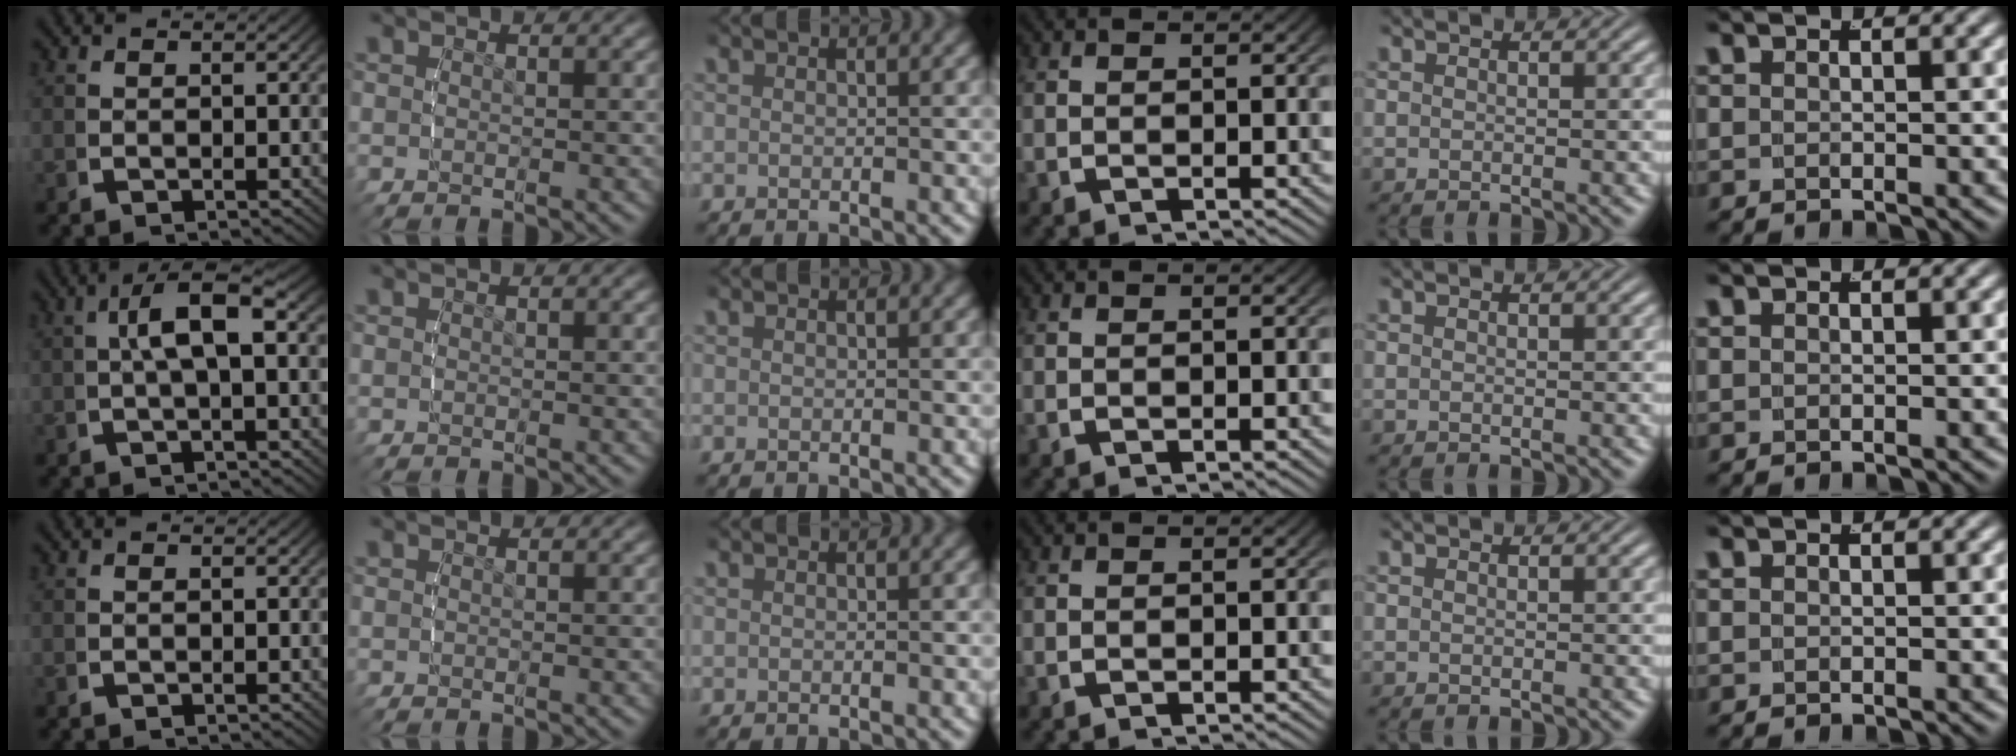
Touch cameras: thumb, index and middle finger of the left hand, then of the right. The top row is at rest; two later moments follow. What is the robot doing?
{"motion": "lift_and_place", "object": "legos"}